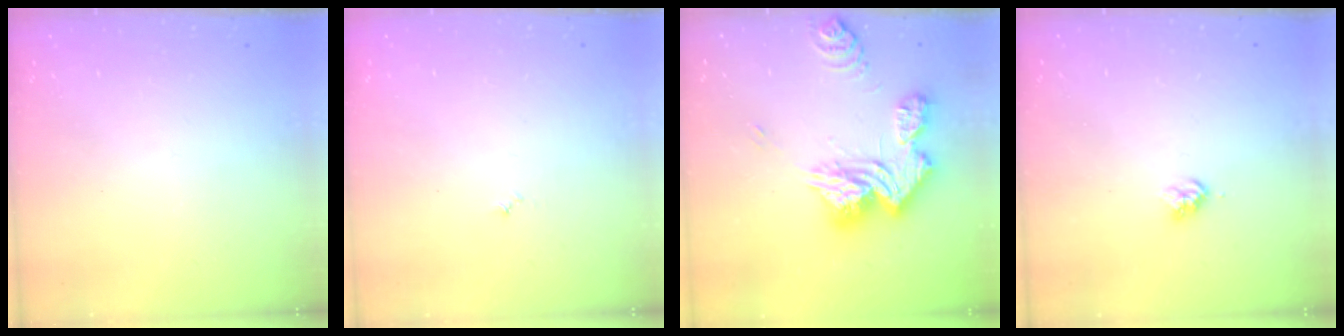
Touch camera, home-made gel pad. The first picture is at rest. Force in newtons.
{"total": 3.0, "press": 2.9, "slide": 0.3}
{"total": 18.7, "press": 18.6, "slide": 1.9}
{"total": 3.1, "press": 3.1, "slide": 0.4}